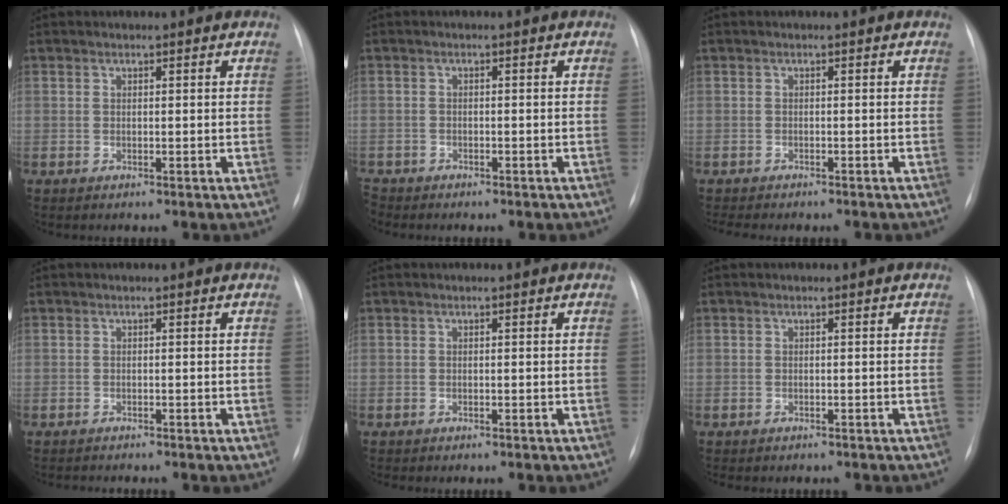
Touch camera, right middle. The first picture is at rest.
{"total": 3.3, "force": [-2.9, 1.5, 0.6], "torque": [-0.011, -0.005, -0.045]}
{"total": 6.6, "force": [-5.7, 1.3, 2.9], "torque": [-0.037, -0.005, -0.072]}
{"total": 3.4, "force": [-3.1, 0.4, 1.3], "torque": [-0.018, -0.008, -0.035]}
{"total": 1.4, "force": [-1.2, 0.3, 0.7], "torque": [-0.013, -0.006, -0.011]}
{"total": 3.8, "force": [-3.3, 1.2, 1.3], "torque": [-0.017, -0.005, -0.035]}